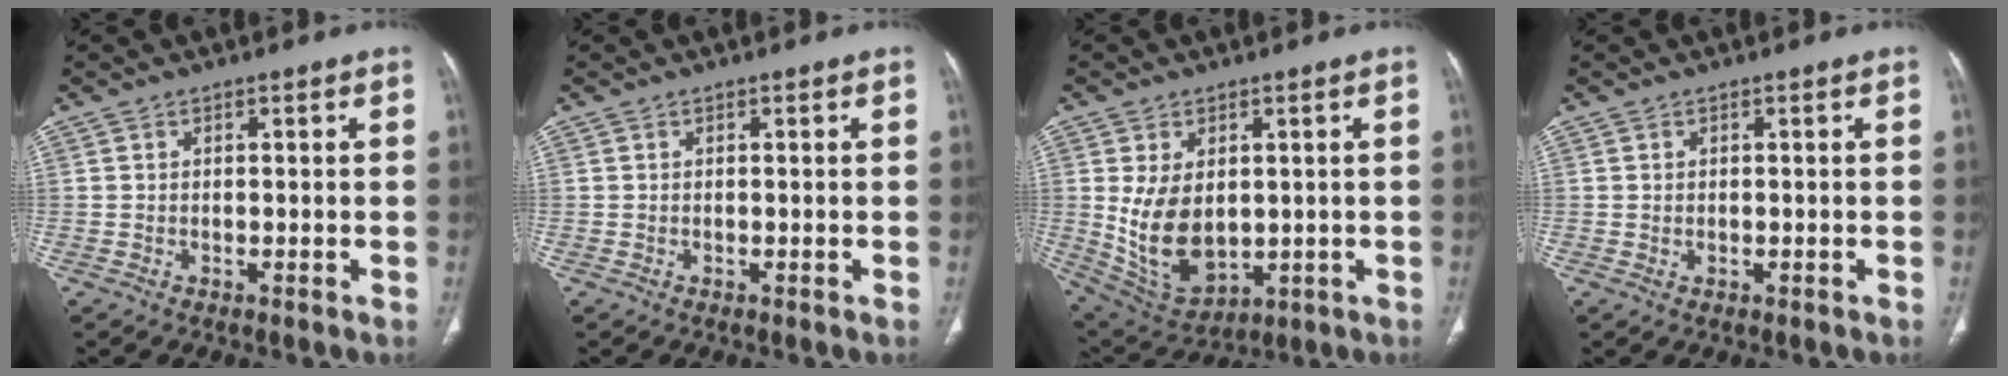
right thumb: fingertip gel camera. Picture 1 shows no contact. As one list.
[{"total": 0.0}, {"total": 12.4, "force": [0.3, 8.0, 9.4], "torque": [-0.157, -0.010, 0.037]}, {"total": 0.6, "force": [0.0, 0.4, 0.4], "torque": [-0.012, 0.003, 0.003]}]